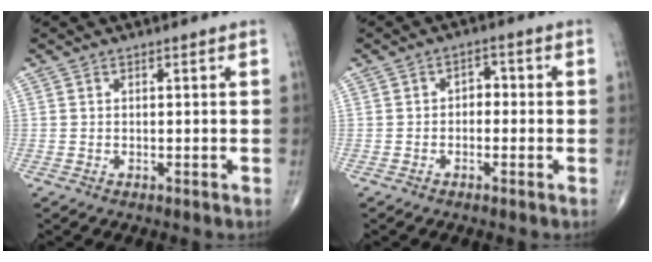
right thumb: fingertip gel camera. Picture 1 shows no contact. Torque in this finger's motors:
{"motor_torque": [-0.14, -0.03, -0.09, -0.05, 0.04]}